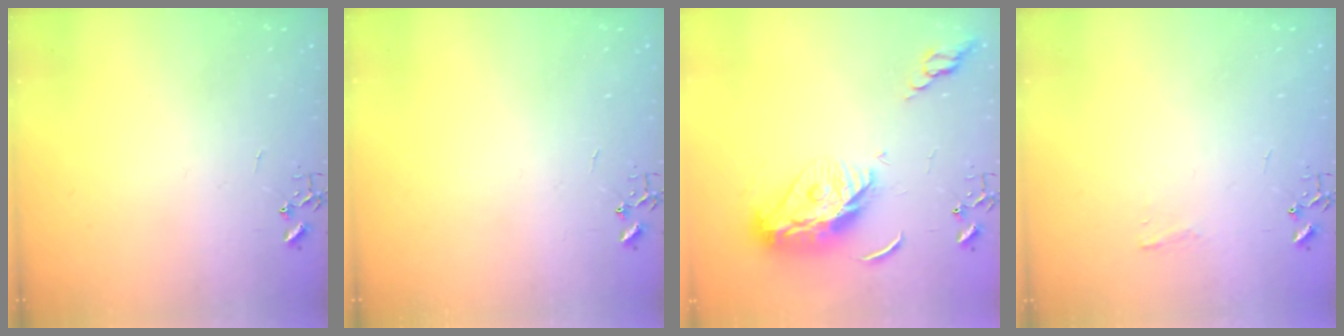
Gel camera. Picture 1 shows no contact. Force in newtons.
{"total": 0.0}
{"total": 13.4, "press": 13.4, "slide": 1.2}
{"total": 3.7, "press": 3.6, "slide": 0.6}